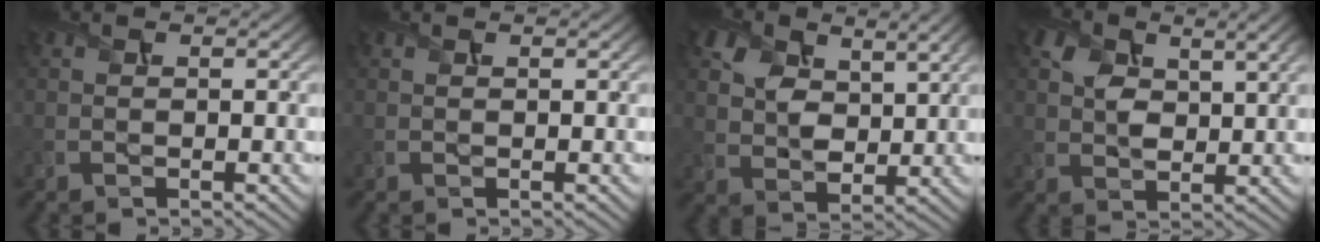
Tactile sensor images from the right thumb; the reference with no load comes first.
{"total": 0.0}
{"total": 7.6, "force": [3.8, 4.6, 4.7], "torque": [-0.120, 0.000, 0.071]}
{"total": 6.4, "force": [2.5, 3.5, 4.7], "torque": [-0.095, 0.002, 0.044]}